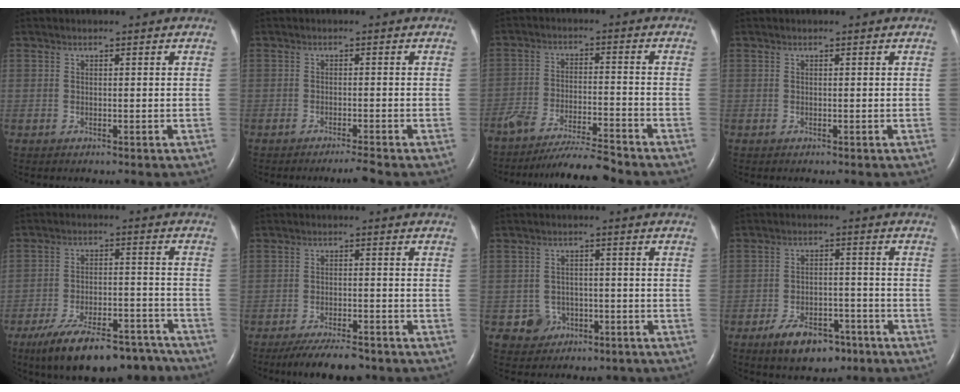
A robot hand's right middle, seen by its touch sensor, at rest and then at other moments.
{"total": 2.2, "force": [-1.9, -0.6, 0.9], "torque": [-0.023, -0.006, -0.034]}
{"total": 9.9, "force": [-9.3, -0.6, 3.4], "torque": [-0.053, -0.015, -0.161]}
{"total": 0.0}
{"total": 17.1, "force": [-13.7, 5.4, 8.6], "torque": [-0.116, 0.014, -0.209]}
{"total": 8.1, "force": [-6.9, 1.8, 3.9], "torque": [-0.060, -0.014, -0.110]}
{"total": 4.4, "force": [-2.0, 3.9, 0.1], "torque": [0.001, 0.016, -0.021]}
{"total": 8.2, "force": [-5.4, 4.1, 4.6], "torque": [-0.081, 0.001, -0.082]}